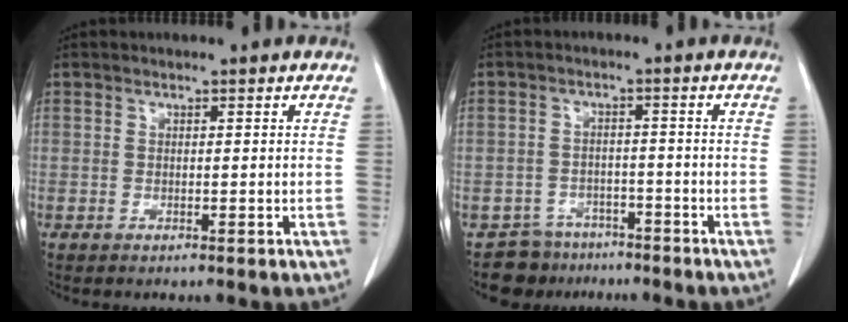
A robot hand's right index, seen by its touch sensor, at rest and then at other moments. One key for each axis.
{"total": 5.8, "fx": -4.5, "fy": 3.5, "fz": -0.9, "tx": 0.023, "ty": 0.022, "tz": -0.070}